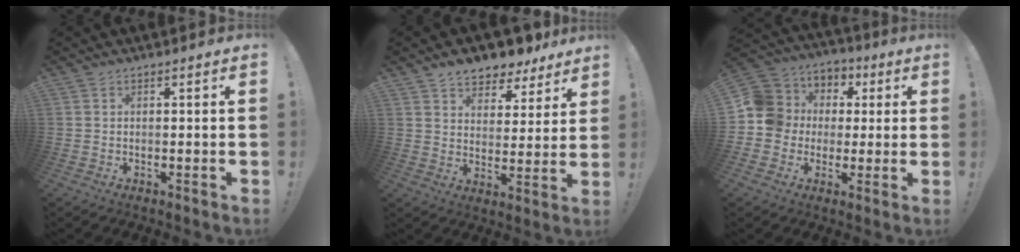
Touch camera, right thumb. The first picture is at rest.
{"total": 8.1, "force": [6.9, 3.9, 1.7], "torque": [-0.028, -0.057, 0.129]}
{"total": 11.9, "force": [-0.2, 11.4, 3.6], "torque": [-0.057, 0.013, 0.010]}